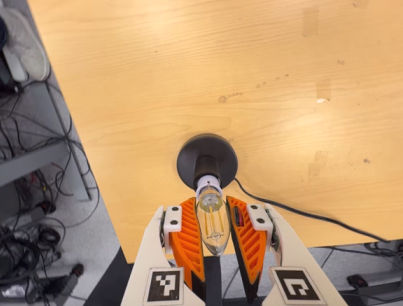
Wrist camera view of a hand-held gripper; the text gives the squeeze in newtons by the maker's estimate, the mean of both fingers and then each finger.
{"total": 14.4, "left": 15.0, "right": 13.8}